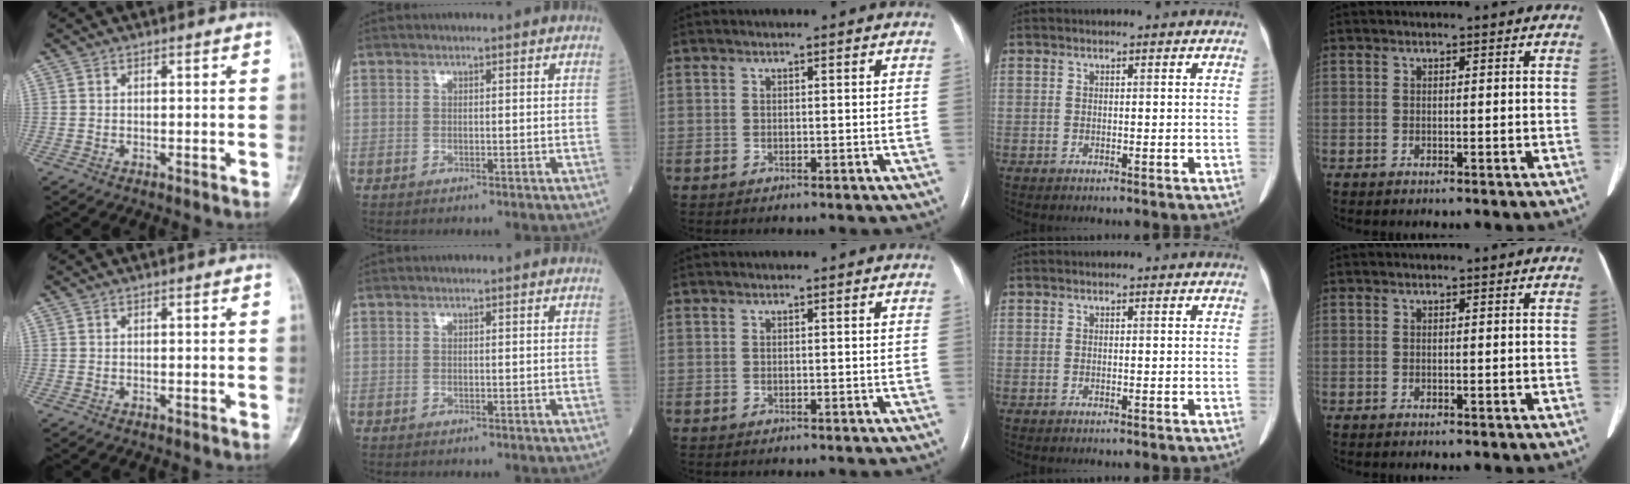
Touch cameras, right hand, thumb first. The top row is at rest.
{}